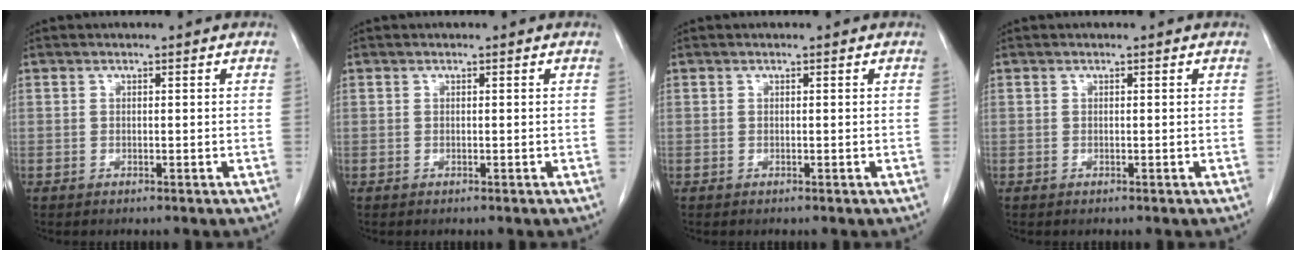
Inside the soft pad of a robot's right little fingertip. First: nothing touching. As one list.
[{"total": 0.0}, {"total": 0.0}, {"total": 0.0}]